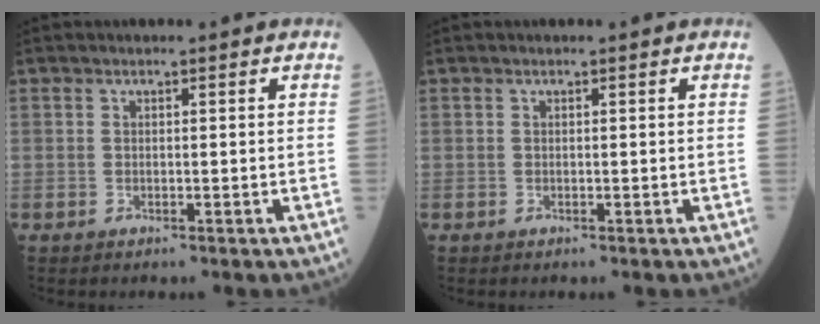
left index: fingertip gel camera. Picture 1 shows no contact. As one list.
[{"total": 0.0}]